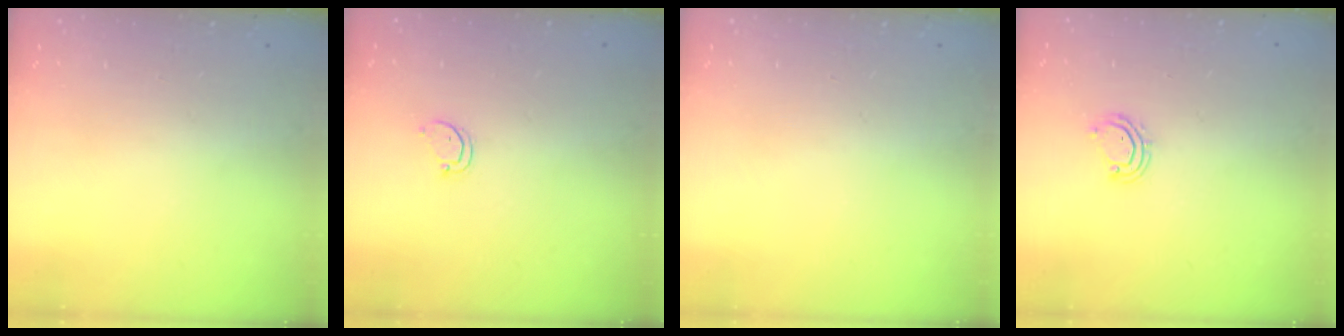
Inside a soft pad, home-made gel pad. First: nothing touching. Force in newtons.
{"total": 2.6, "press": 2.6, "slide": 0.3}
{"total": 0.0}
{"total": 5.0, "press": 5.0, "slide": 0.3}